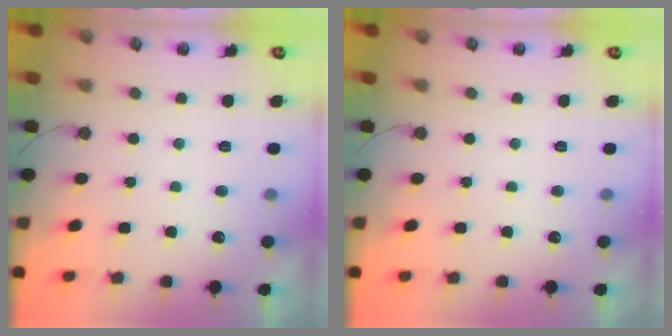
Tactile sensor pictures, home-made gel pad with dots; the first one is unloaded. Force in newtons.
{"total": 0.0}